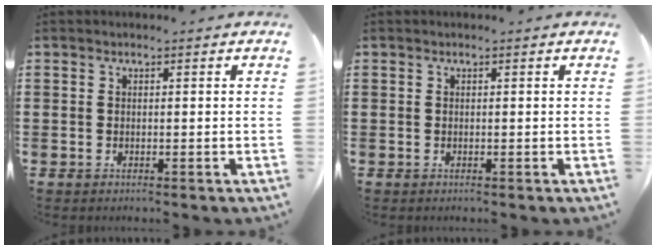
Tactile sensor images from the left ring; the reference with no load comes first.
{"total": 0.0}